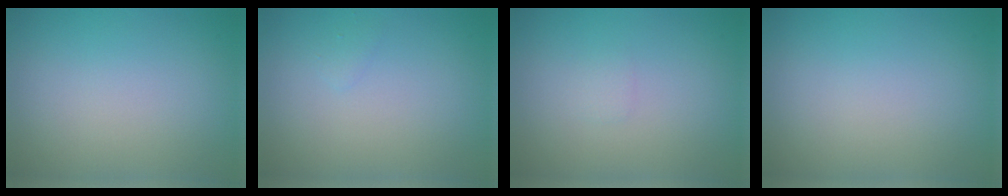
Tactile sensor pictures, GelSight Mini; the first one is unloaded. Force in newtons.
{"total": 0.5, "press": 0.5, "slide": 0.1}
{"total": 0.6, "press": 0.6, "slide": 0.0}
{"total": 0.0}